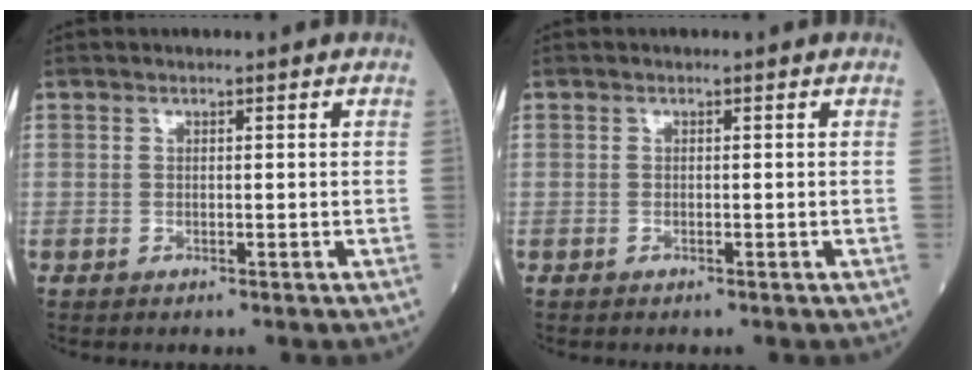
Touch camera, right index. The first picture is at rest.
{"total": 0.0}